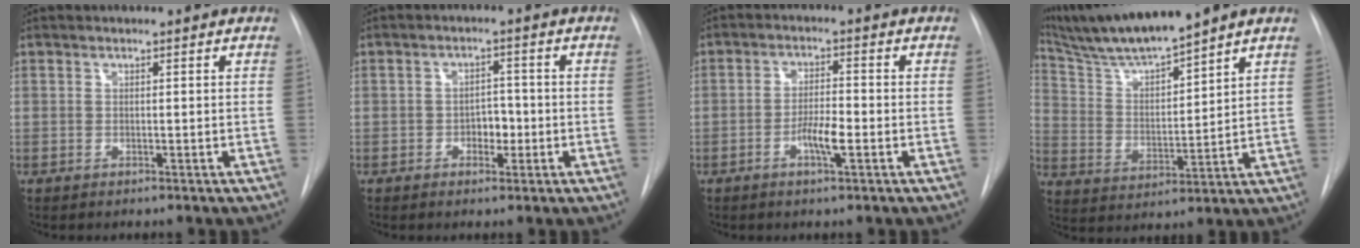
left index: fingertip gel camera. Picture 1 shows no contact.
{"total": 3.2, "force": [-1.0, 2.0, 2.2], "torque": [-0.024, 0.007, -0.014]}
{"total": 4.2, "force": [-1.7, 0.6, 3.9], "torque": [-0.071, 0.000, -0.032]}
{"total": 11.6, "force": [10.5, -0.9, 4.9], "torque": [-0.100, 0.004, 0.202]}